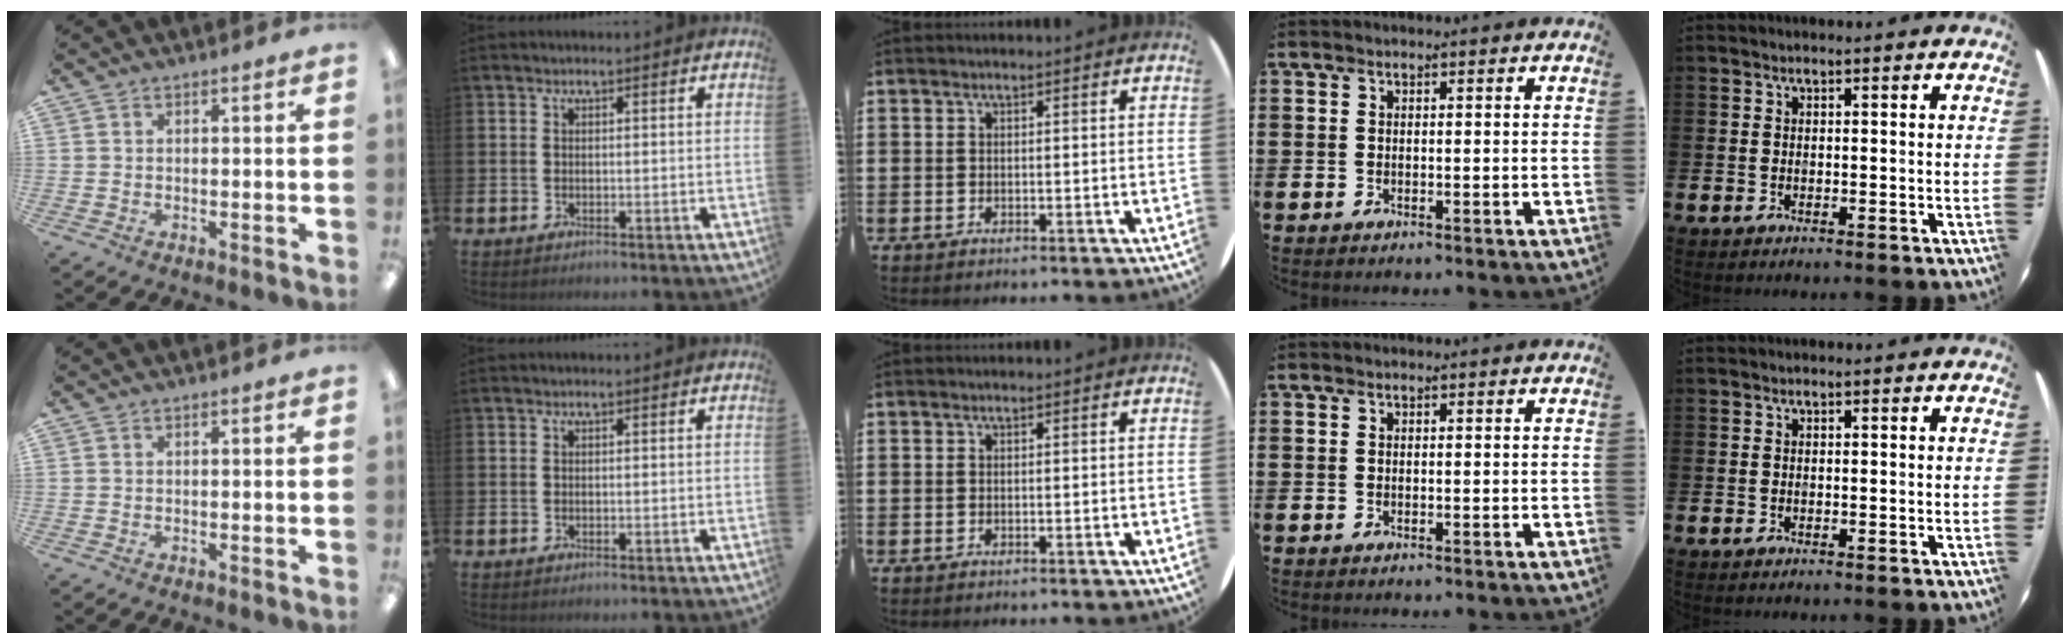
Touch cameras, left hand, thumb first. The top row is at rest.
{}